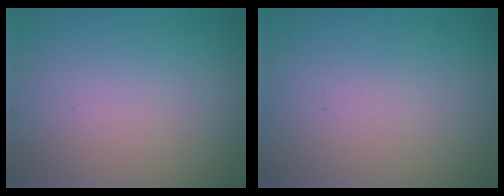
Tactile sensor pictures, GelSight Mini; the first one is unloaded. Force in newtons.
{"total": 0.0}